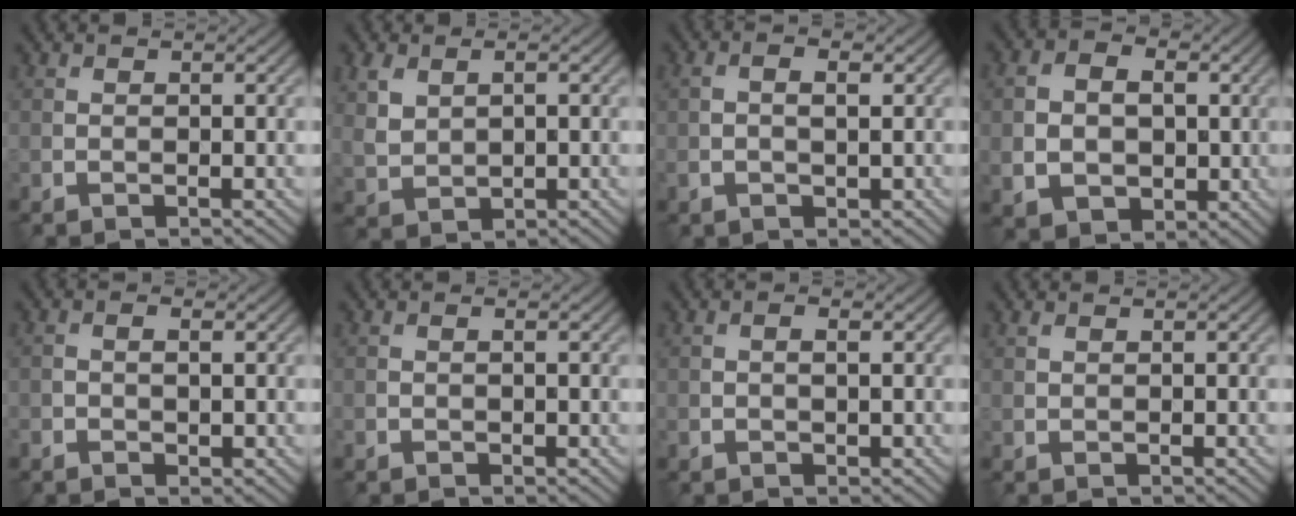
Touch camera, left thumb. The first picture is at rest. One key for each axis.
{"total": 4.0, "fx": 1.4, "fy": 2.7, "fz": 2.5, "tx": -0.066, "ty": -0.003, "tz": 0.033}
{"total": 3.2, "fx": -0.3, "fy": 1.6, "fz": 2.7, "tx": -0.055, "ty": 0.000, "tz": -0.005}
{"total": 7.4, "fx": -0.3, "fy": 5.7, "fz": 4.7, "tx": -0.098, "ty": -0.006, "tz": -0.007}
{"total": 2.7, "fx": -0.7, "fy": 1.5, "fz": 2.1, "tx": -0.038, "ty": -0.003, "tz": -0.011}
{"total": 0.7, "fx": -0.3, "fy": 0.4, "fz": 0.5, "tx": -0.008, "ty": 0.000, "tz": -0.004}
{"total": 1.7, "fx": -0.2, "fy": 0.9, "fz": 1.4, "tx": -0.024, "ty": 0.000, "tz": -0.002}
{"total": 0.6, "fx": 0.4, "fy": 0.4, "fz": 0.4, "tx": -0.010, "ty": 0.001, "tz": 0.008}